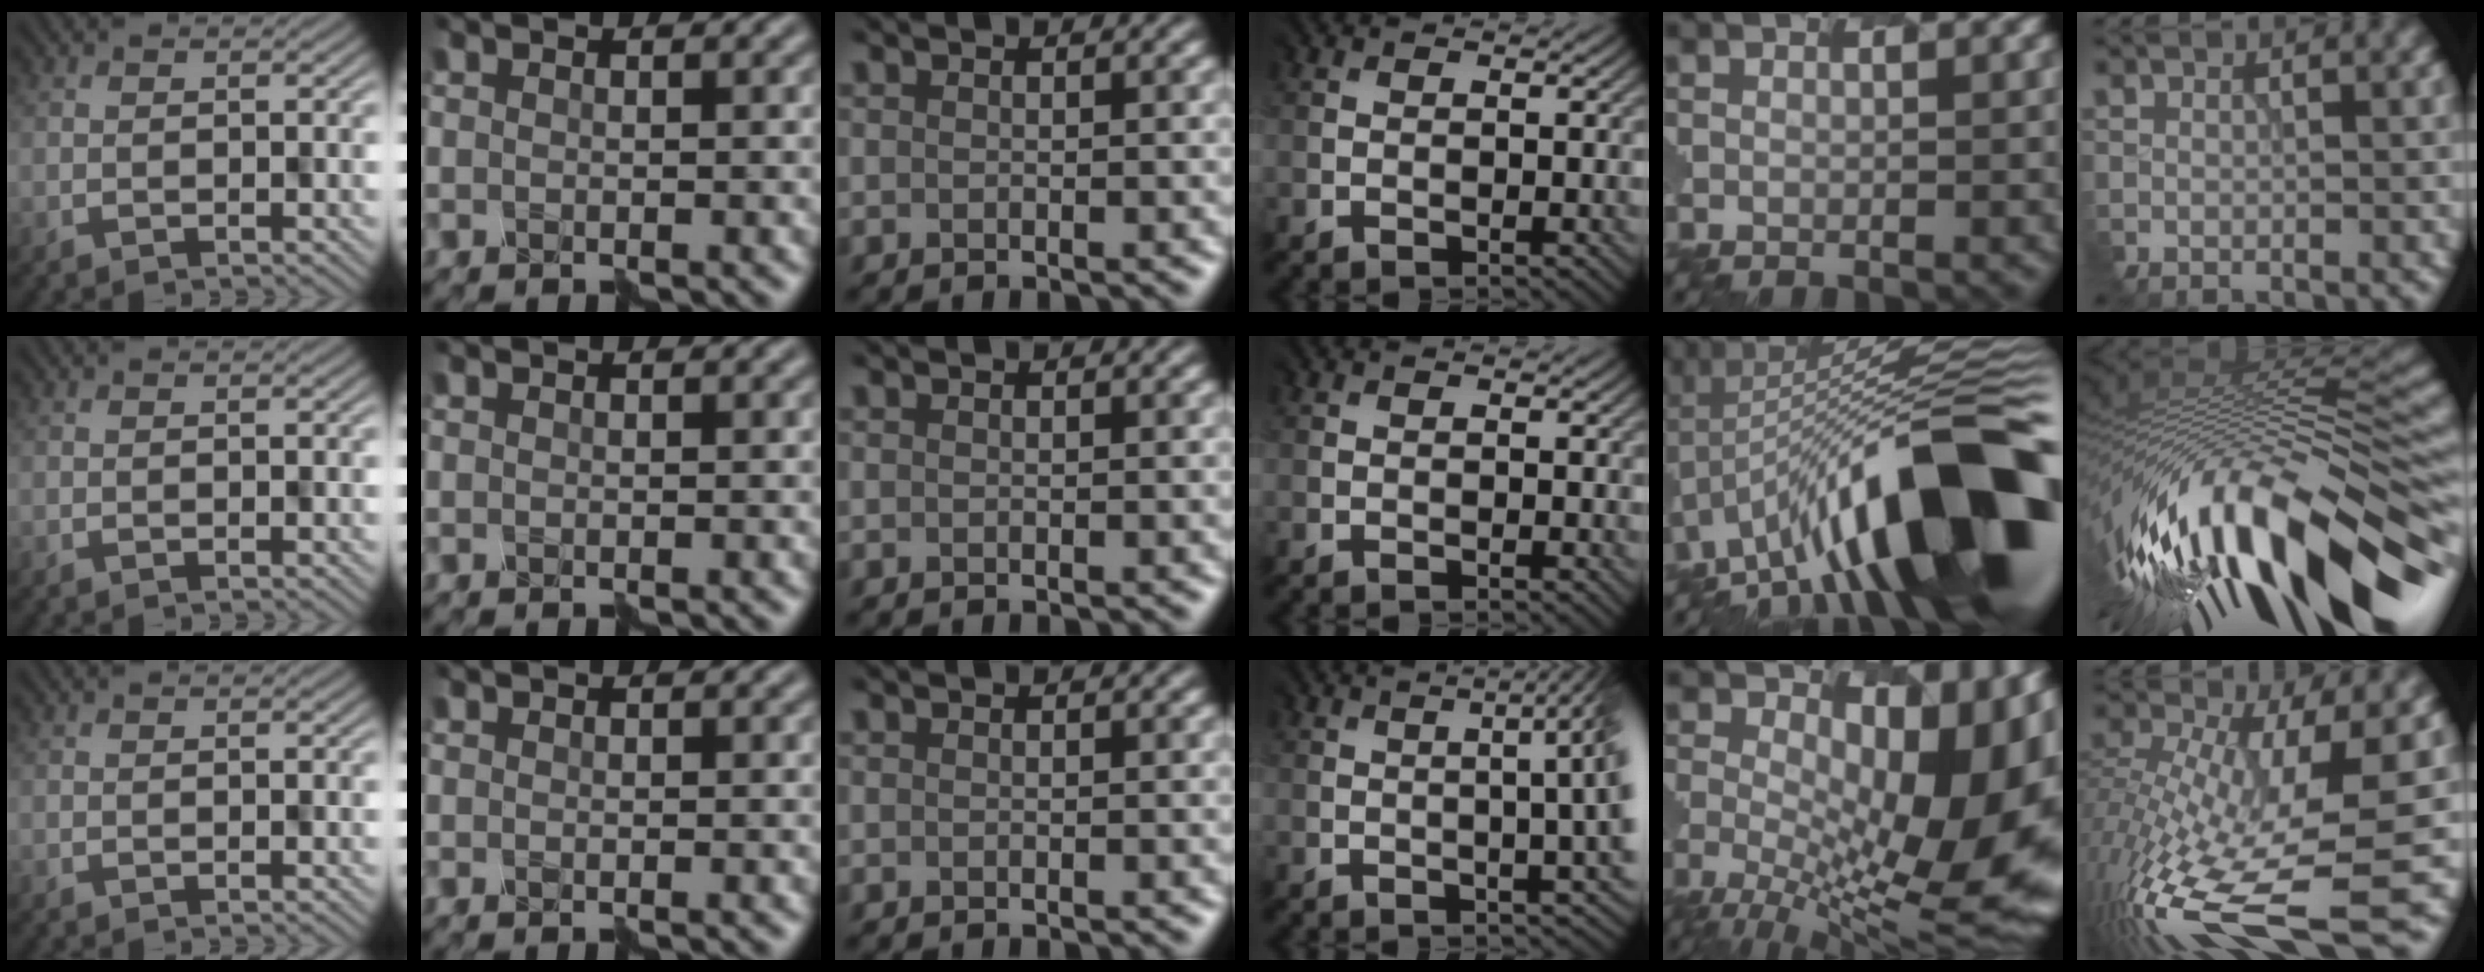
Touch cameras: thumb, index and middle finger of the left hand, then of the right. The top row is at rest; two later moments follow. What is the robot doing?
{"motion": "disassemble", "object": "hinged jar"}